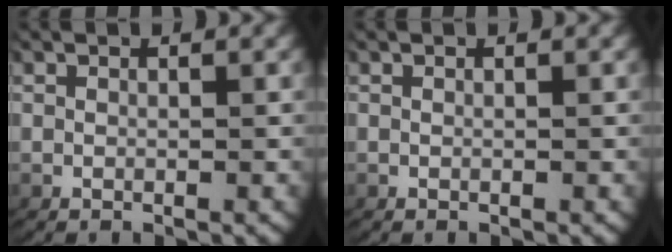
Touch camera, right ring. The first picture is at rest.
{"total": 0.0}